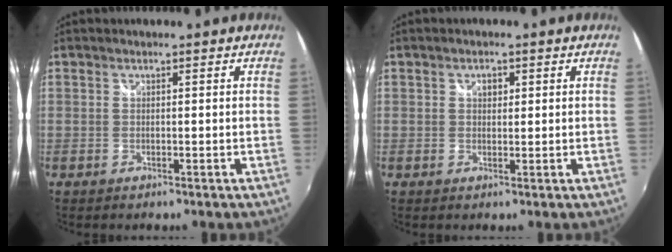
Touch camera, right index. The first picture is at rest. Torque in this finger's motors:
{"motor_torque": [0.00, 0.01, 0.01, 0.02]}